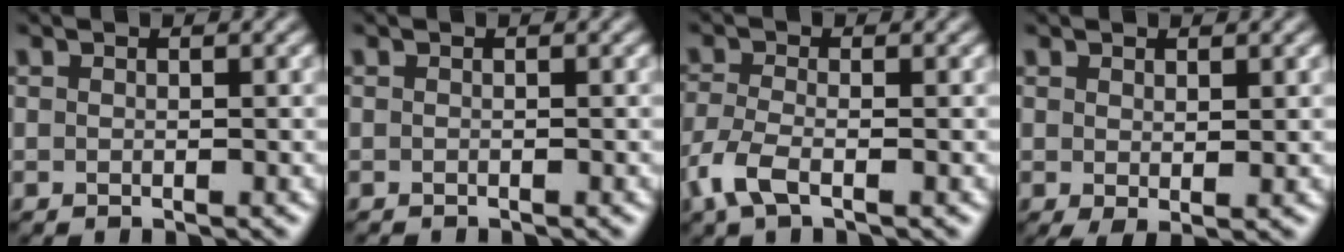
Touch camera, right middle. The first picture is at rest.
{"total": 1.0, "force": [-0.9, 0.1, 0.3], "torque": [0.008, -0.003, -0.014]}
{"total": 3.3, "force": [-1.8, 1.2, 2.5], "torque": [-0.067, -0.005, -0.045]}
{"total": 1.4, "force": [0.4, 0.5, 1.3], "torque": [-0.025, -0.002, 0.011]}